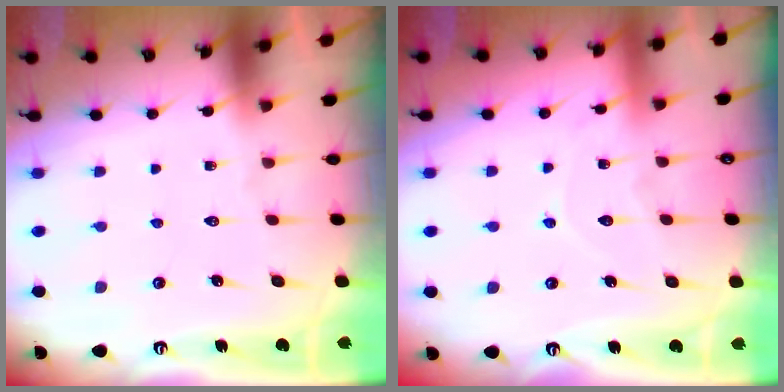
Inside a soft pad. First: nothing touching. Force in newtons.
{"total": 7.2, "press": 7.2, "slide": 0.7}